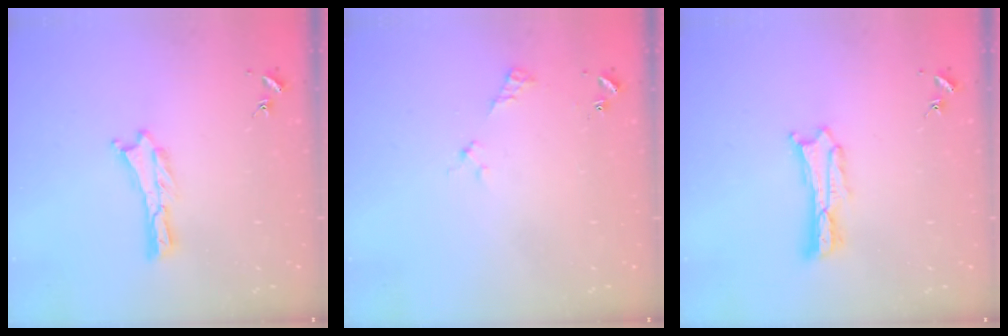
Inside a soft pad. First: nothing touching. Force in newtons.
{"total": 2.5, "press": 2.5, "slide": 0.3}
{"total": 1.8, "press": 1.8, "slide": 0.3}